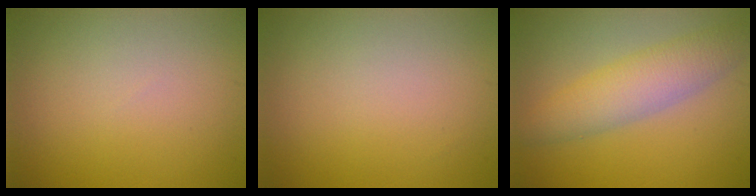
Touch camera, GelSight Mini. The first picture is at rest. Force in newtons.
{"total": 0.0}
{"total": 4.8, "press": 4.8, "slide": 0.1}